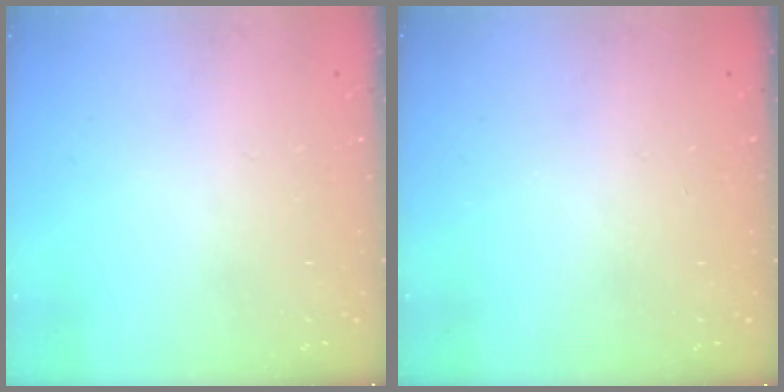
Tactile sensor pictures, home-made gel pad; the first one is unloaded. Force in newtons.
{"total": 0.0}